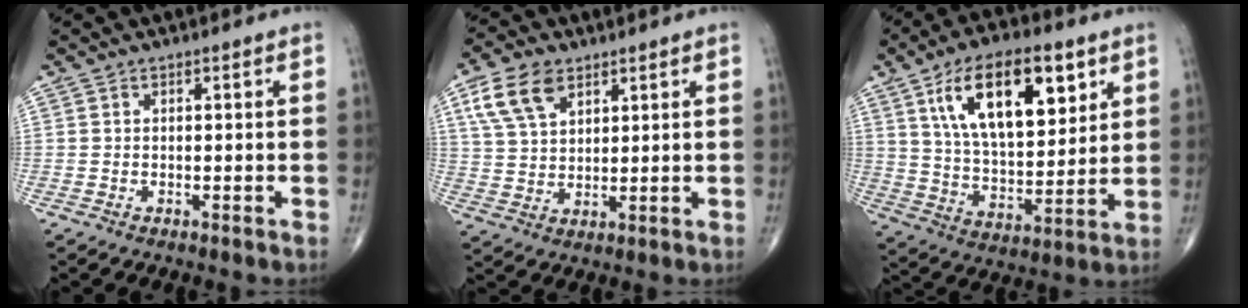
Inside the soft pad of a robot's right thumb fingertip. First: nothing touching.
{"total": 9.2, "force": [4.8, 5.4, 5.8], "torque": [-0.102, -0.010, 0.097]}
{"total": 19.8, "force": [8.7, 9.1, 15.3], "torque": [-0.224, -0.033, 0.156]}